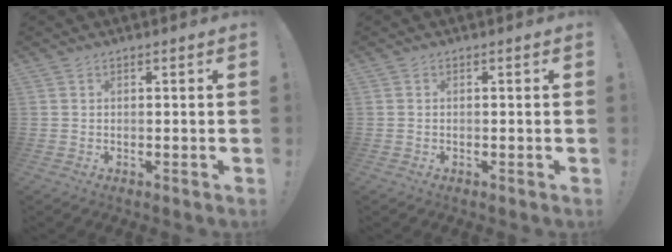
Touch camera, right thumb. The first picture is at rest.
{"total": 0.0}